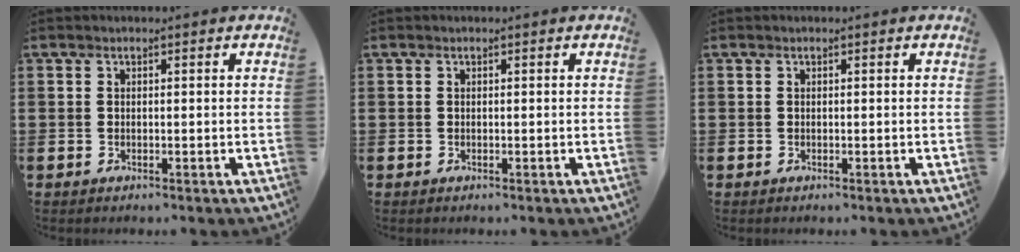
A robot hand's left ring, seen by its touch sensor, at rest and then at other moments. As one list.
[{"total": 0.0}, {"total": 0.0}]